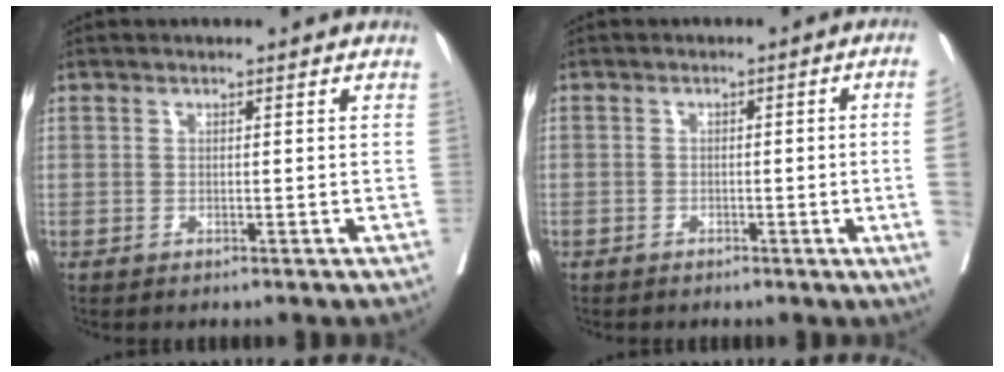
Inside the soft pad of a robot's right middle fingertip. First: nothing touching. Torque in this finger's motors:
{"motor_torque": [1.00, -1.13, -0.85, -0.21]}